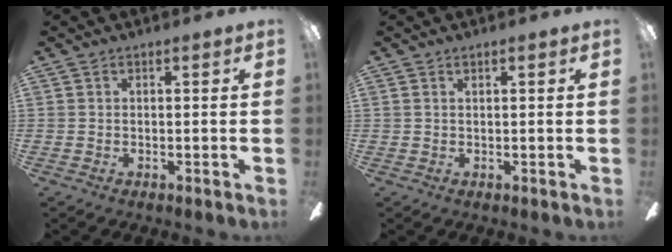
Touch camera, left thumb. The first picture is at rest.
{"total": 0.6, "force": [0.4, 0.2, 0.3], "torque": [-0.007, 0.002, 0.008]}